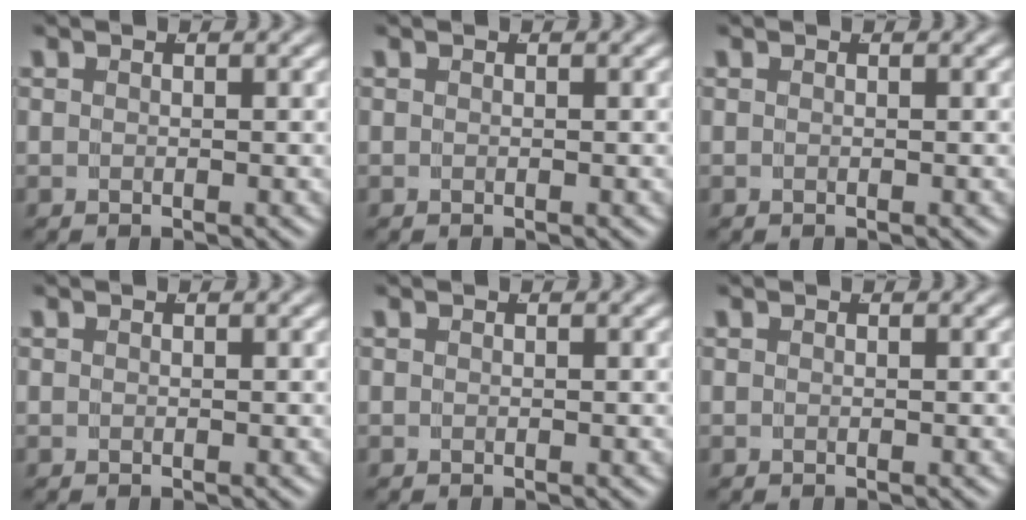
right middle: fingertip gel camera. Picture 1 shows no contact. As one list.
[{"total": 0.0}, {"total": 0.0}, {"total": 0.0}, {"total": 0.0}, {"total": 0.0}]